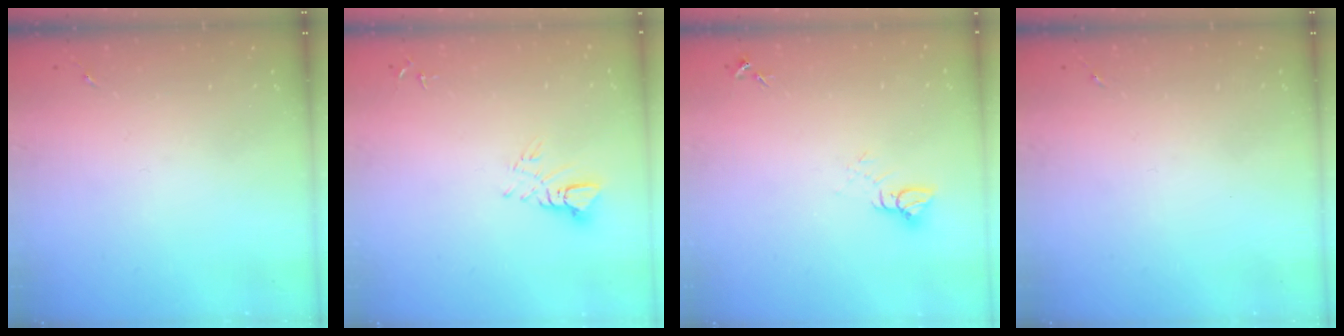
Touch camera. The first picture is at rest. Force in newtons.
{"total": 5.6, "press": 5.6, "slide": 0.6}
{"total": 5.0, "press": 5.0, "slide": 0.4}
{"total": 0.0}